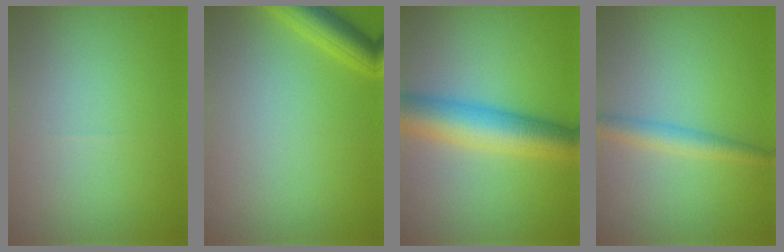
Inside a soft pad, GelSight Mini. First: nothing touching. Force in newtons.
{"total": 3.4, "press": 3.4, "slide": 0.2}
{"total": 7.6, "press": 7.6, "slide": 0.1}
{"total": 2.5, "press": 2.5, "slide": 0.1}